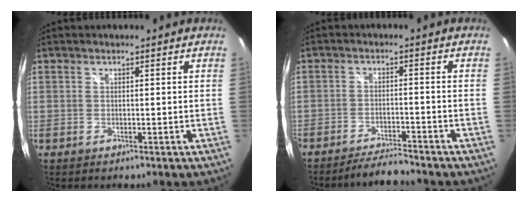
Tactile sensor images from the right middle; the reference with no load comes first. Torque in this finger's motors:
{"motor_torque": [1.09, -1.04, 0.32, 0.21]}